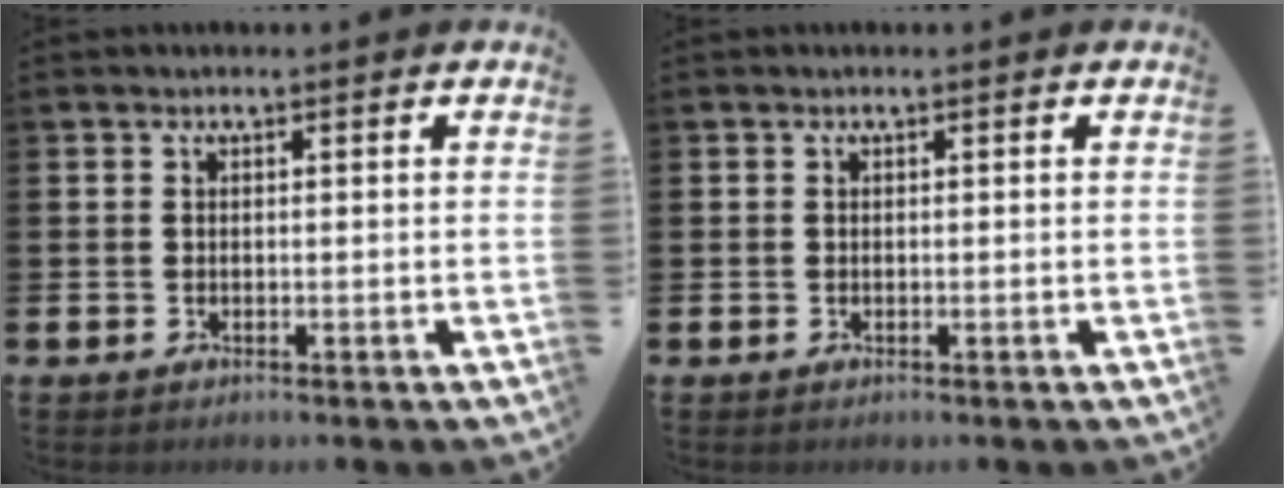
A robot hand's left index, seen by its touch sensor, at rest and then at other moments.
{"total": 0.0}